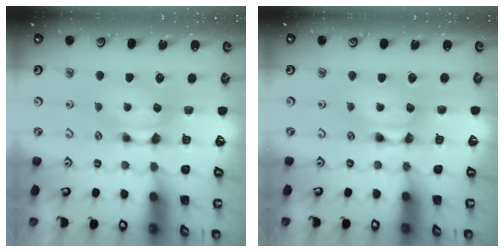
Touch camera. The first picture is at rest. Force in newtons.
{"total": 1.6, "press": 1.6, "slide": 0.1}